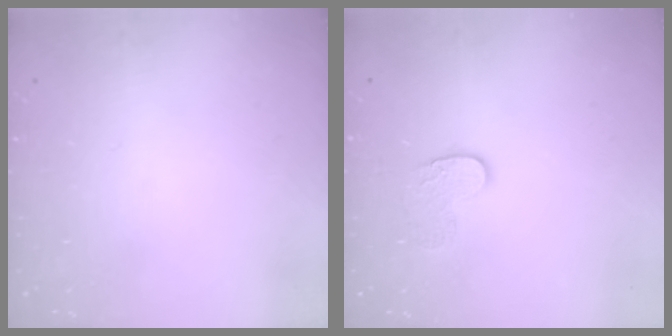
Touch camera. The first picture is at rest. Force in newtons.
{"total": 8.0, "press": 8.0, "slide": 0.4}